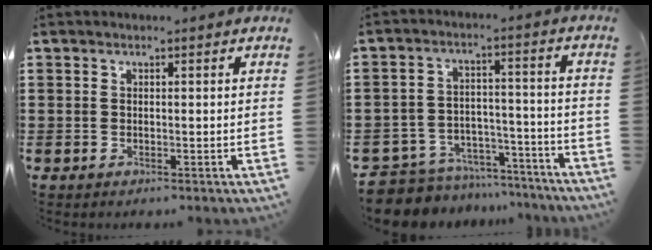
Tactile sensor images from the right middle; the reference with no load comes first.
{"total": 7.3, "force": [-7.2, 1.4, 0.4], "torque": [-0.015, 0.021, -0.146]}